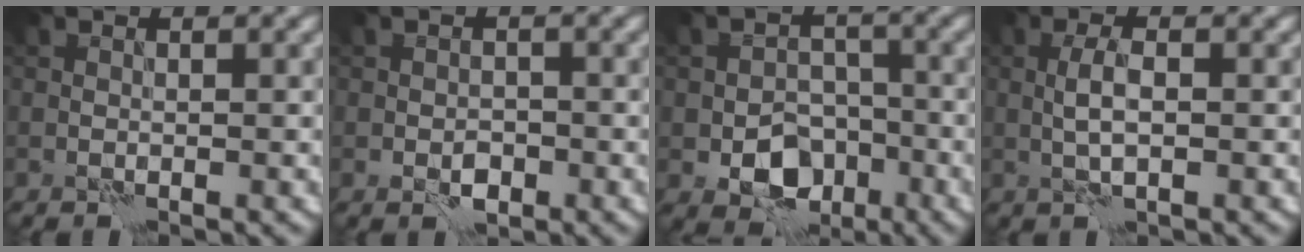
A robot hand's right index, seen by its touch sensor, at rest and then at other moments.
{"total": 1.9, "force": [-0.9, 1.4, 1.1], "torque": [-0.018, -0.002, -0.015]}
{"total": 5.8, "force": [-2.4, 4.1, 3.2], "torque": [-0.047, -0.007, -0.040]}
{"total": 2.3, "force": [-0.2, 0.7, 2.2], "torque": [-0.048, 0.005, -0.005]}